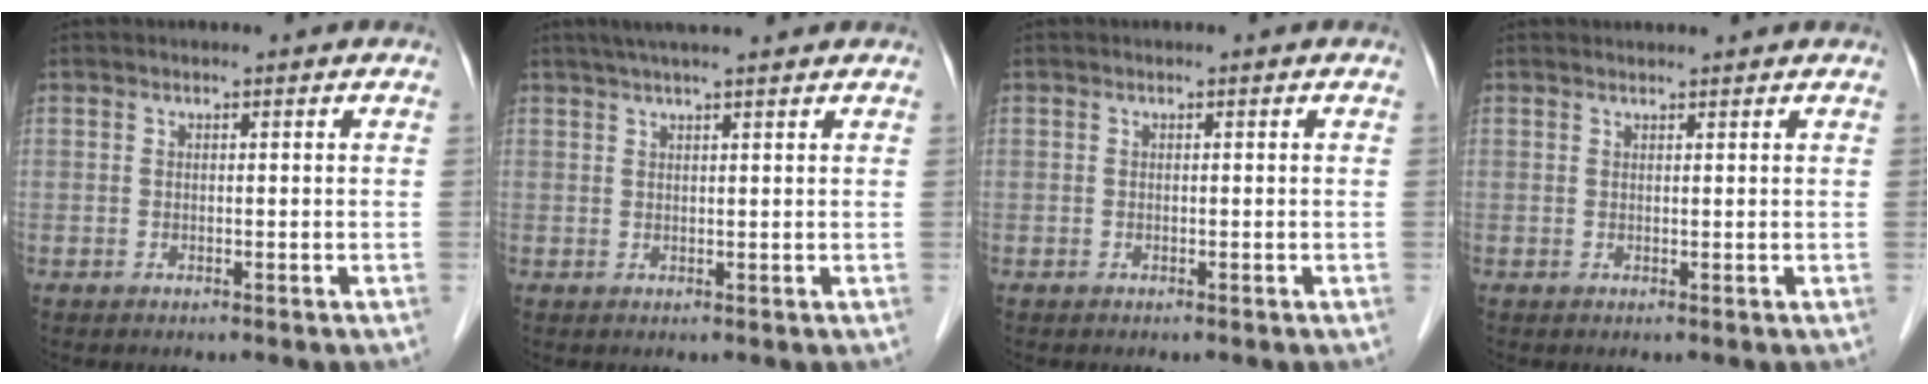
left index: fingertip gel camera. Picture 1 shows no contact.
{"total": 8.0, "force": [6.6, 0.2, 4.5], "torque": [-0.067, 0.033, 0.094]}
{"total": 0.0}
{"total": 2.3, "force": [2.2, 0.1, 0.4], "torque": [-0.009, 0.016, 0.030]}